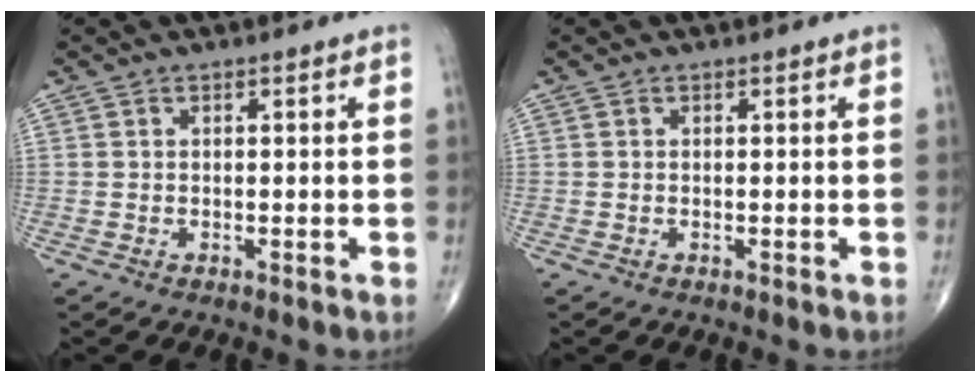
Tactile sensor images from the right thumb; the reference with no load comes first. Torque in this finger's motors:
{"motor_torque": [-0.11, -0.02, -0.27, -0.42, 0.03]}